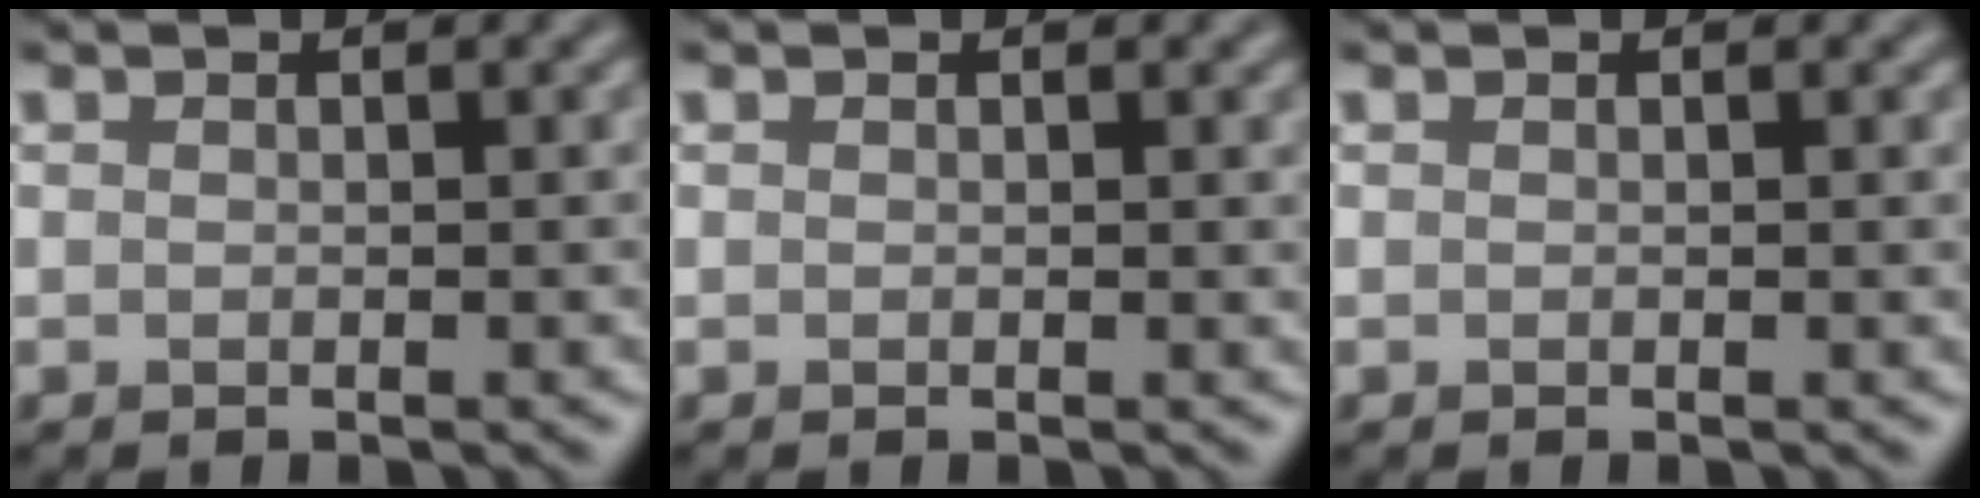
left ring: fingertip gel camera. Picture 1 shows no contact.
{"total": 0.0}
{"total": 0.0}